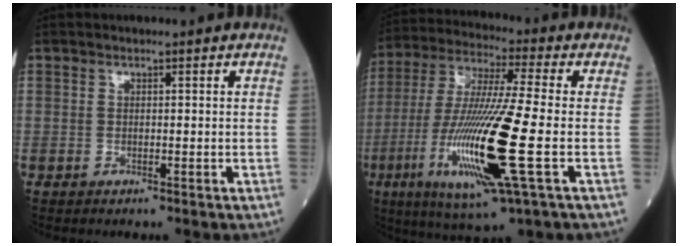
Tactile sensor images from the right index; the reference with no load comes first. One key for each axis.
{"total": 20.9, "fx": -5.5, "fy": 1.4, "fz": 20.1, "tx": -0.443, "ty": -0.039, "tz": -0.104}